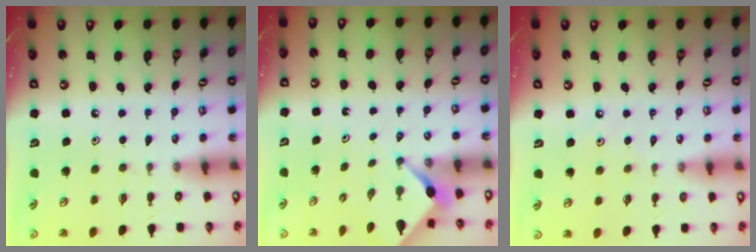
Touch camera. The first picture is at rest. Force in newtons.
{"total": 2.5, "press": 2.5, "slide": 0.3}
{"total": 2.9, "press": 2.9, "slide": 0.4}